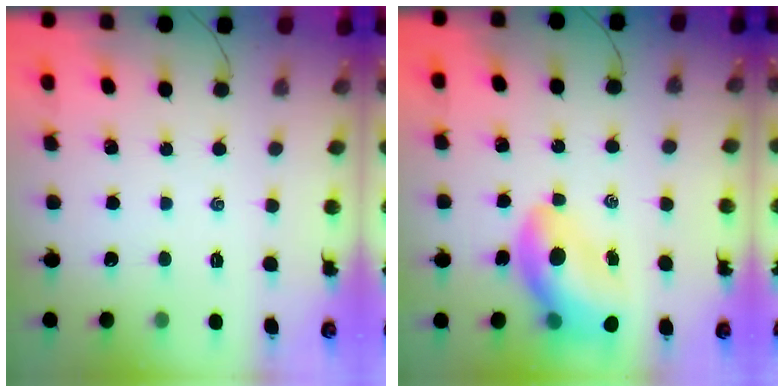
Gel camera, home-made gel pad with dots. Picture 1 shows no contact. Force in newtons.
{"total": 13.7, "press": 13.0, "slide": 4.2}